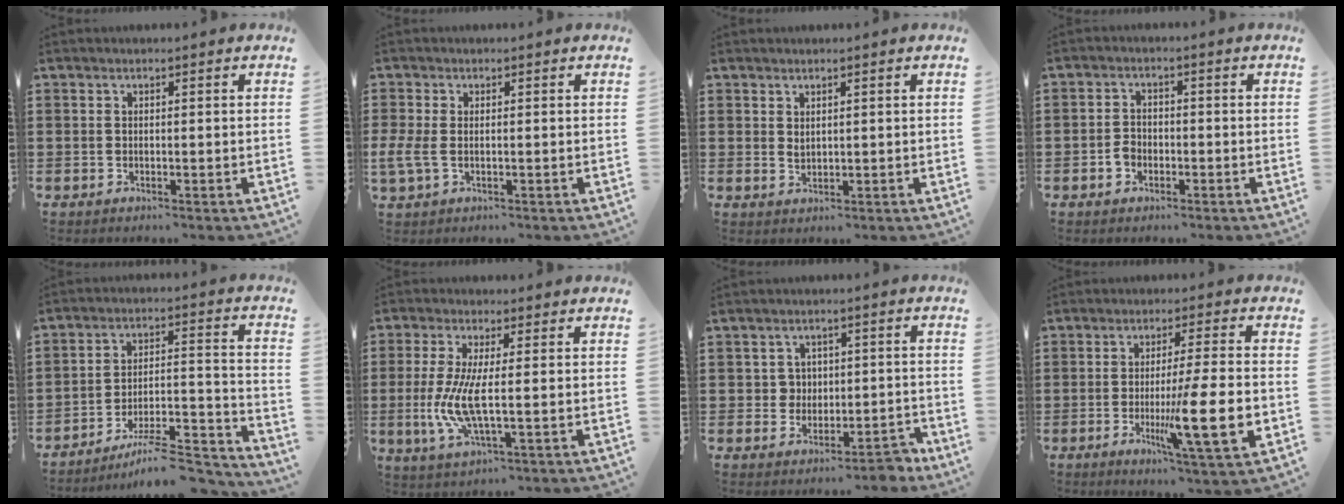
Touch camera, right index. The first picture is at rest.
{"total": 3.5, "force": [-0.6, 2.1, 2.7], "torque": [-0.074, -0.005, -0.015]}
{"total": 1.3, "force": [0.9, 0.7, 0.5], "torque": [-0.012, 0.002, 0.017]}
{"total": 2.4, "force": [-1.1, 1.8, 1.1], "torque": [-0.029, 0.001, -0.026]}
{"total": 8.4, "force": [-7.3, 1.2, 4.0], "torque": [-0.052, 0.010, -0.138]}
{"total": 7.9, "force": [-0.7, 2.0, 7.7], "torque": [-0.171, -0.018, -0.018]}
{"total": 3.0, "force": [-1.3, 2.4, 1.3], "torque": [-0.033, 0.007, -0.030]}
{"total": 11.7, "force": [-2.7, 1.1, 11.4], "torque": [-0.199, -0.019, -0.050]}